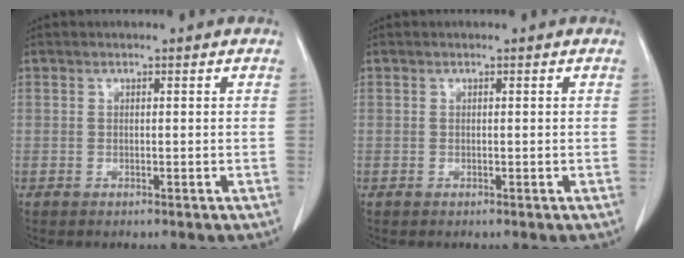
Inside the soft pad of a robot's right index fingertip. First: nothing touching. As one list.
[{"total": 0.0}]